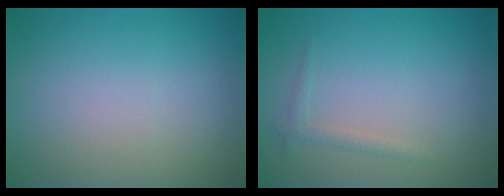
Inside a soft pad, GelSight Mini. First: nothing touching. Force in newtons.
{"total": 1.0, "press": 1.0, "slide": 0.0}